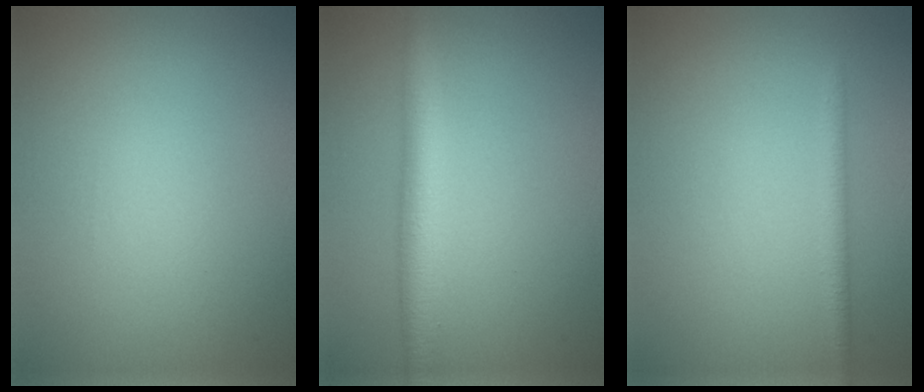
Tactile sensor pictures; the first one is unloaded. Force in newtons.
{"total": 4.1, "press": 4.1, "slide": 0.1}
{"total": 1.5, "press": 1.5, "slide": 0.2}